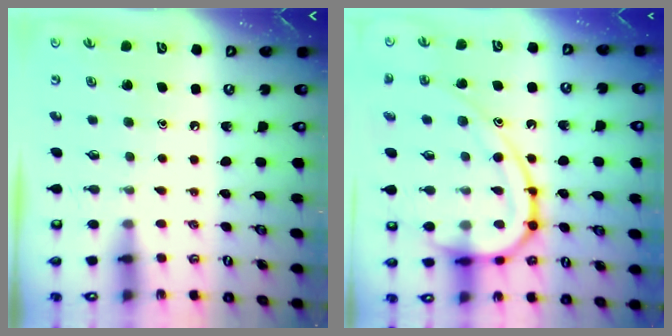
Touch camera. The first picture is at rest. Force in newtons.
{"total": 18.1, "press": 18.1, "slide": 1.1}